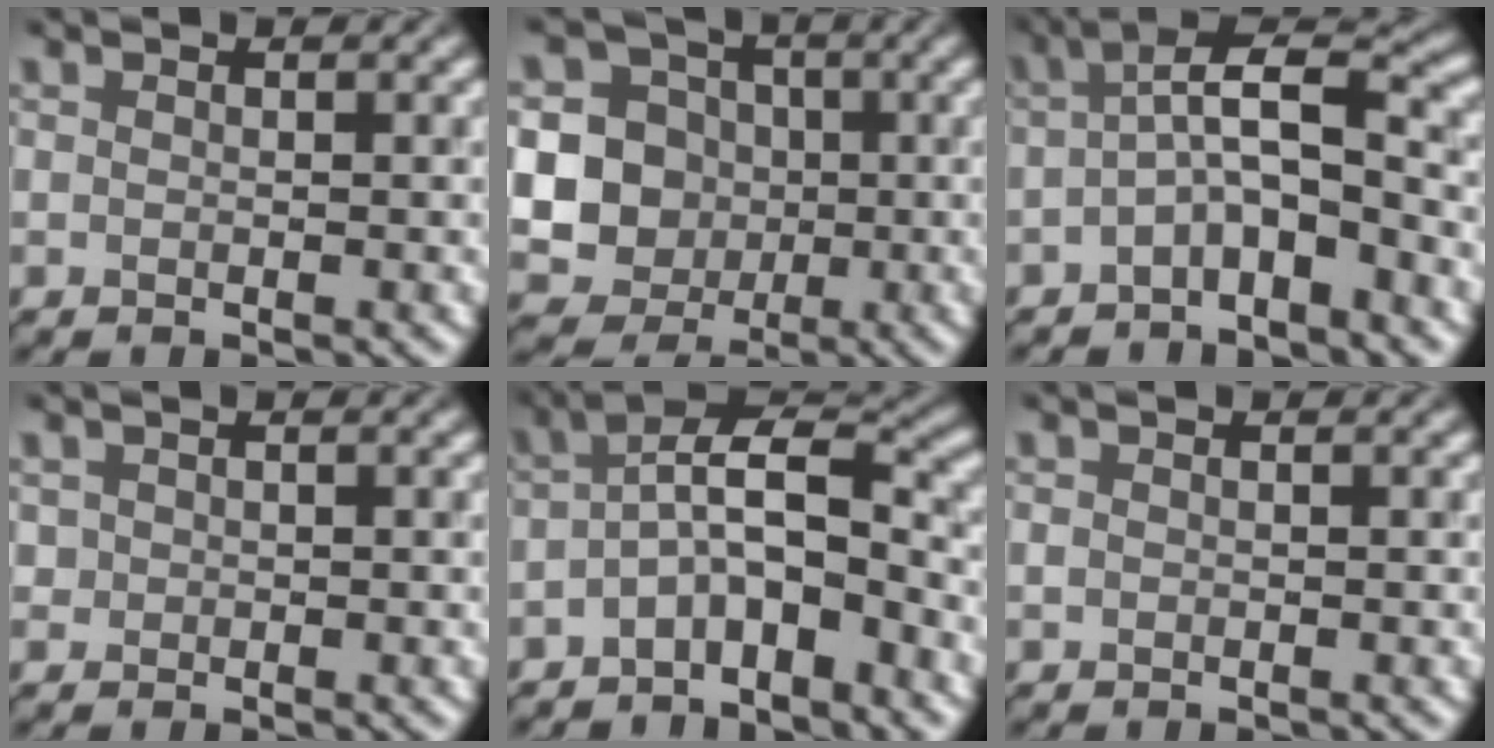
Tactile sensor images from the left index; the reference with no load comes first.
{"total": 12.0, "force": [-0.7, 11.5, 3.1], "torque": [-0.091, 0.002, -0.027]}
{"total": 4.6, "force": [-1.7, 1.3, 4.0], "torque": [-0.068, 0.020, -0.036]}
{"total": 0.6, "force": [0.0, 0.5, -0.3], "torque": [0.013, 0.001, -0.001]}
{"total": 5.6, "force": [-2.4, 1.9, 4.6], "torque": [-0.078, 0.021, -0.053]}
{"total": 0.0}